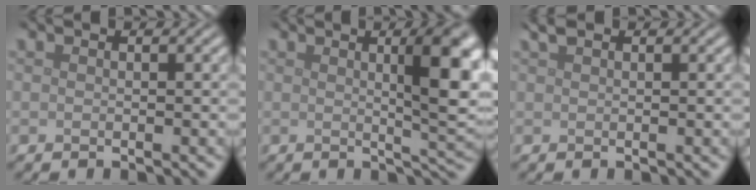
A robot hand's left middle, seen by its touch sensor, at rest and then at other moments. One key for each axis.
{"total": 7.2, "fx": 1.6, "fy": 1.7, "fz": 6.8, "tx": -0.074, "ty": 0.003, "tz": 0.026}
{"total": 1.1, "fx": 0.9, "fy": 0.3, "fz": 0.6, "tx": -0.012, "ty": 0.006, "tz": 0.018}